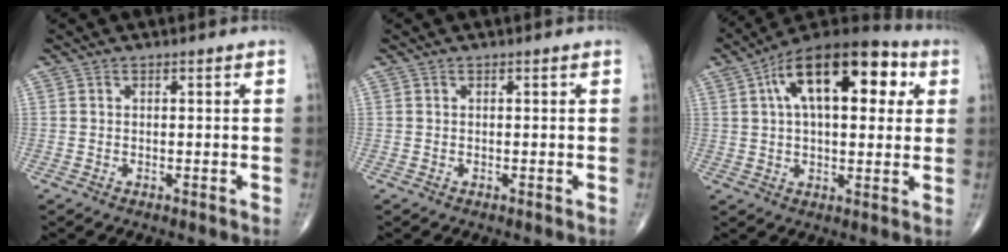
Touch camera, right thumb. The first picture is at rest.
{"total": 0.0}
{"total": 21.0, "force": [6.6, 10.2, 17.1], "torque": [-0.246, 0.023, 0.097]}